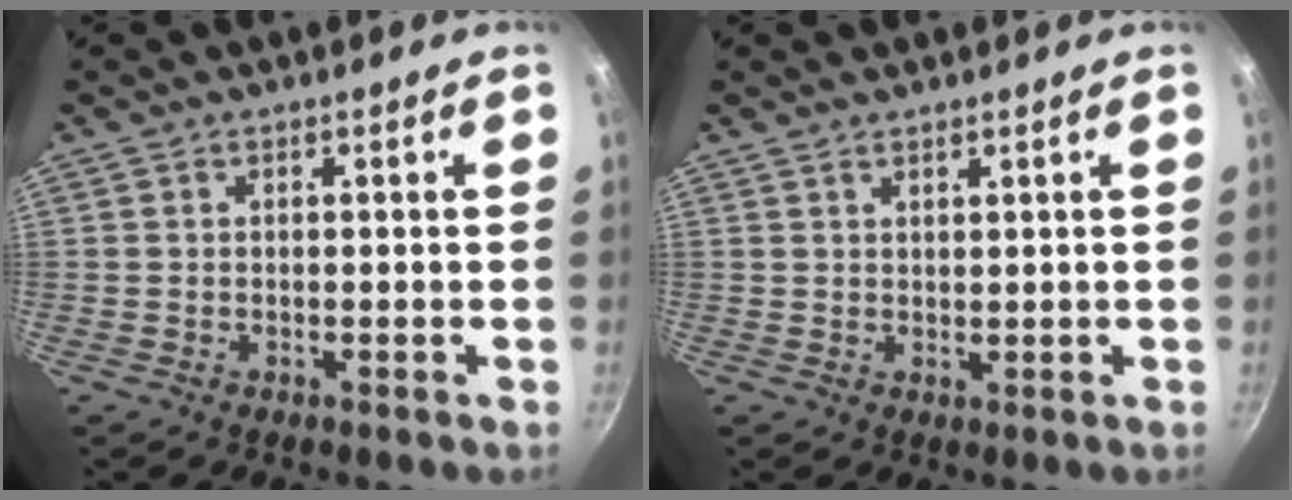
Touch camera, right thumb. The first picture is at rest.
{"total": 1.3, "force": [1.1, 0.1, 0.7], "torque": [-0.006, -0.015, 0.015]}